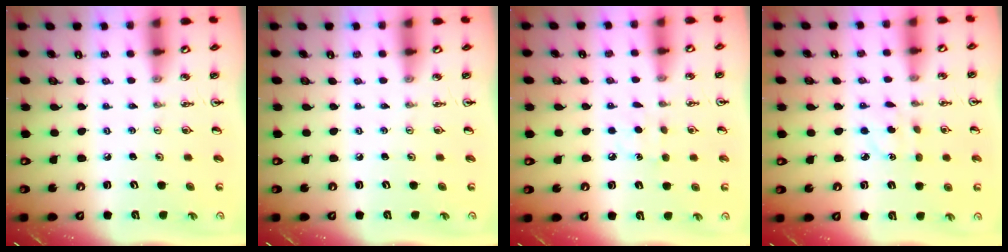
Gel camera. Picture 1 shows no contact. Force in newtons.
{"total": 0.0}
{"total": 6.3, "press": 6.2, "slide": 0.8}
{"total": 3.1, "press": 3.0, "slide": 0.7}